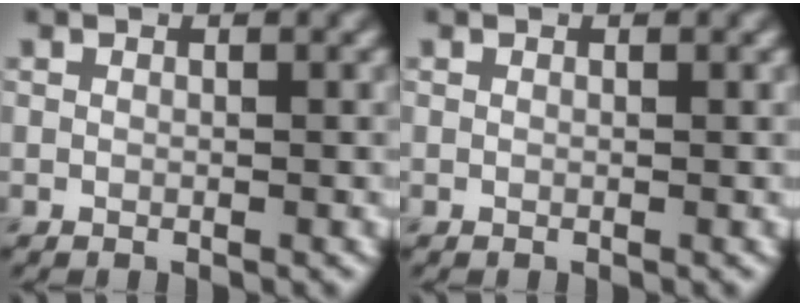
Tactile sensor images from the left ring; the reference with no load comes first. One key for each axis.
{"total": 0.0}